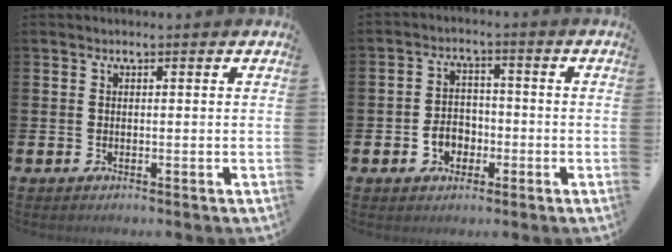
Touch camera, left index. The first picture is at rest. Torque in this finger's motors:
{"motor_torque": [0.75, 0.24, 0.14, 0.08]}